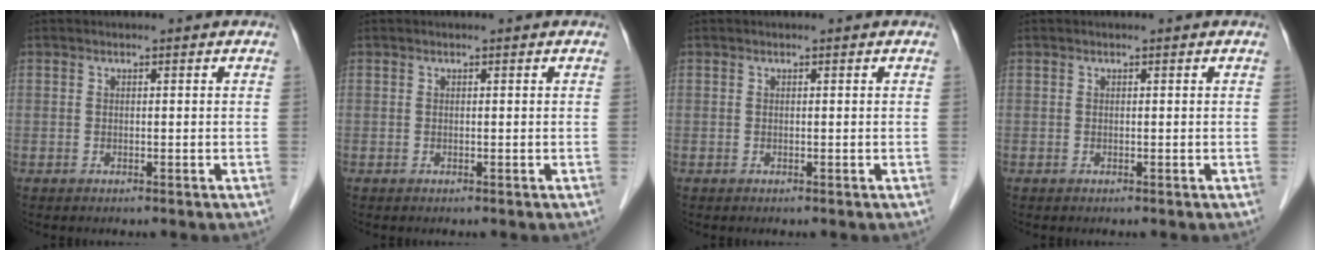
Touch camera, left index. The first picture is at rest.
{"total": 0.0}
{"total": 0.0}
{"total": 0.0}